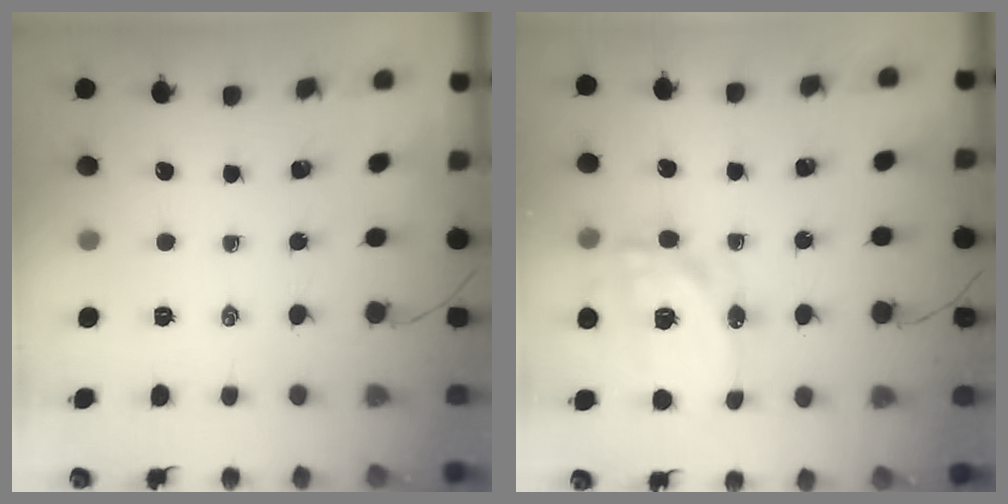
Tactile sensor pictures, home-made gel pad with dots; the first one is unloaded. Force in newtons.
{"total": 17.0, "press": 16.5, "slide": 3.9}